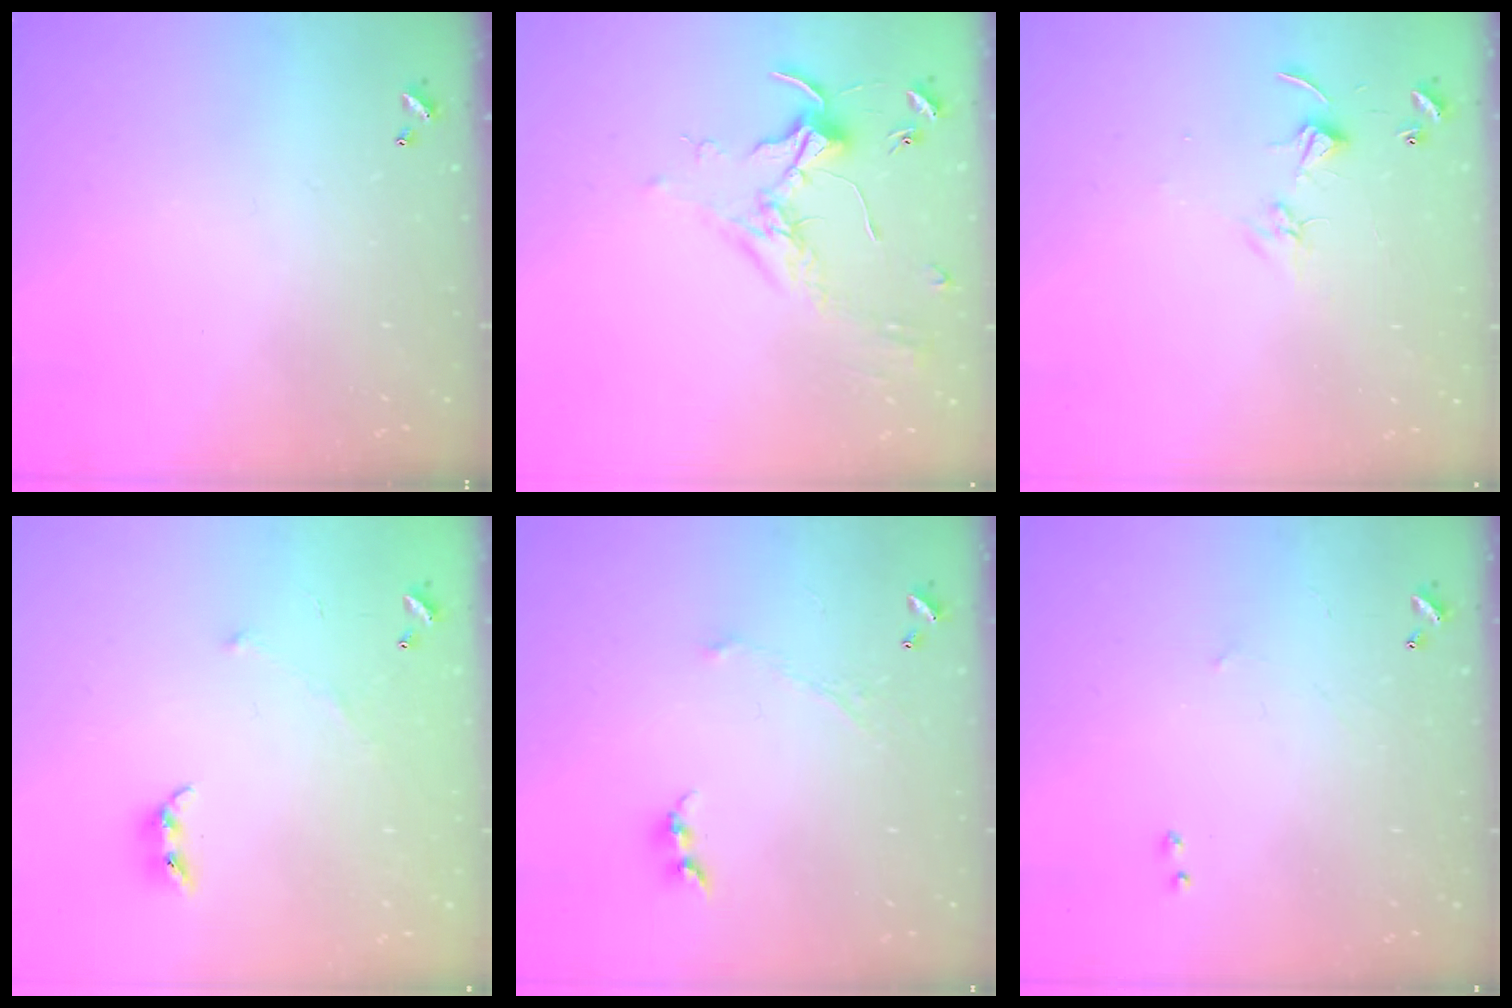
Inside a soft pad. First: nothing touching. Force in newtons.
{"total": 1.7, "press": 1.7, "slide": 0.4}
{"total": 4.2, "press": 4.2, "slide": 0.5}
{"total": 4.2, "press": 4.2, "slide": 0.9}
{"total": 1.0, "press": 0.9, "slide": 0.4}
{"total": 2.5, "press": 2.4, "slide": 0.4}